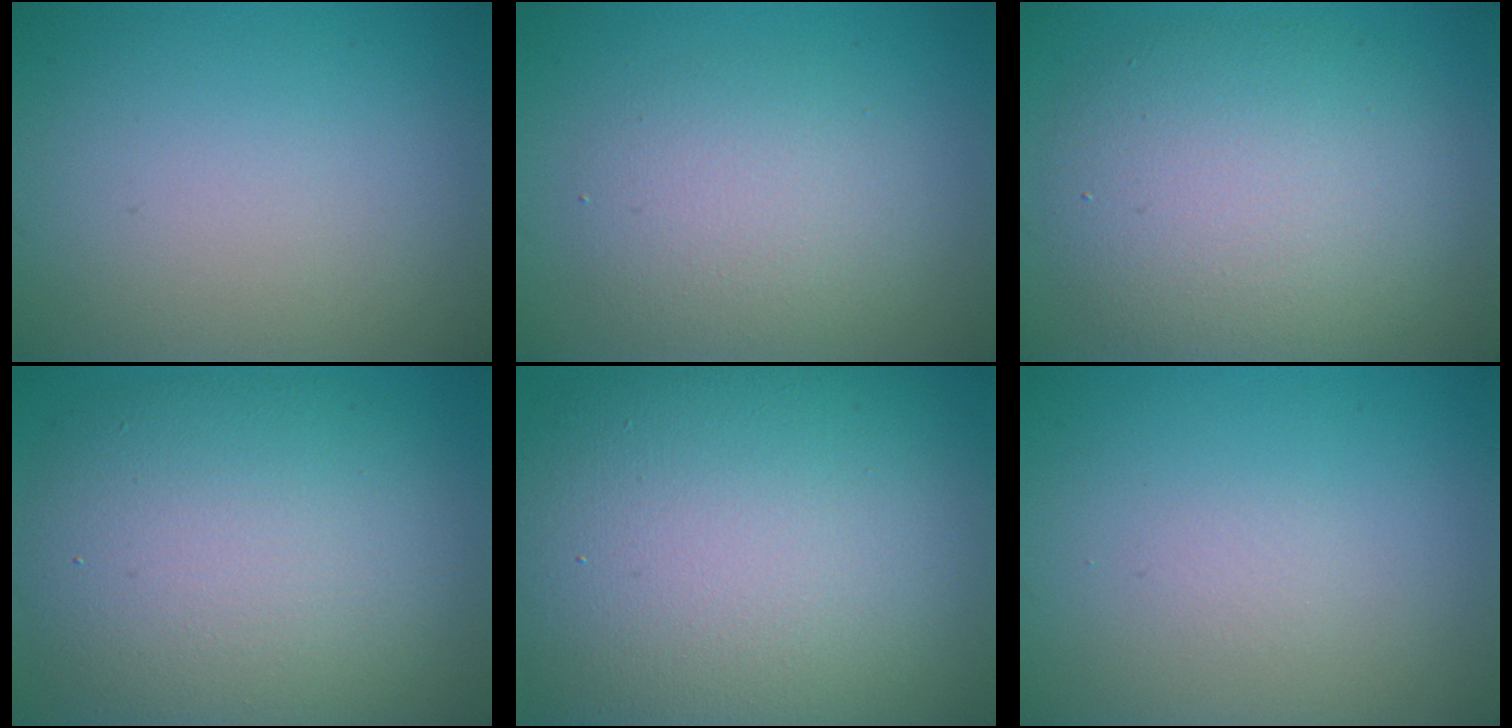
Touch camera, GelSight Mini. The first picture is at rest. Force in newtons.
{"total": 3.9, "press": 3.9, "slide": 0.2}
{"total": 7.7, "press": 7.7, "slide": 0.8}
{"total": 10.9, "press": 10.9, "slide": 0.6}
{"total": 16.4, "press": 16.4, "slide": 1.5}
{"total": 0.6, "press": 0.6, "slide": 0.1}